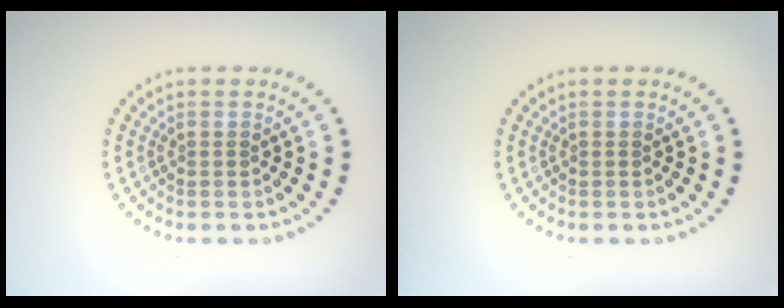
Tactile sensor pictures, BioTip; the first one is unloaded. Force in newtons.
{"total": 0.0}